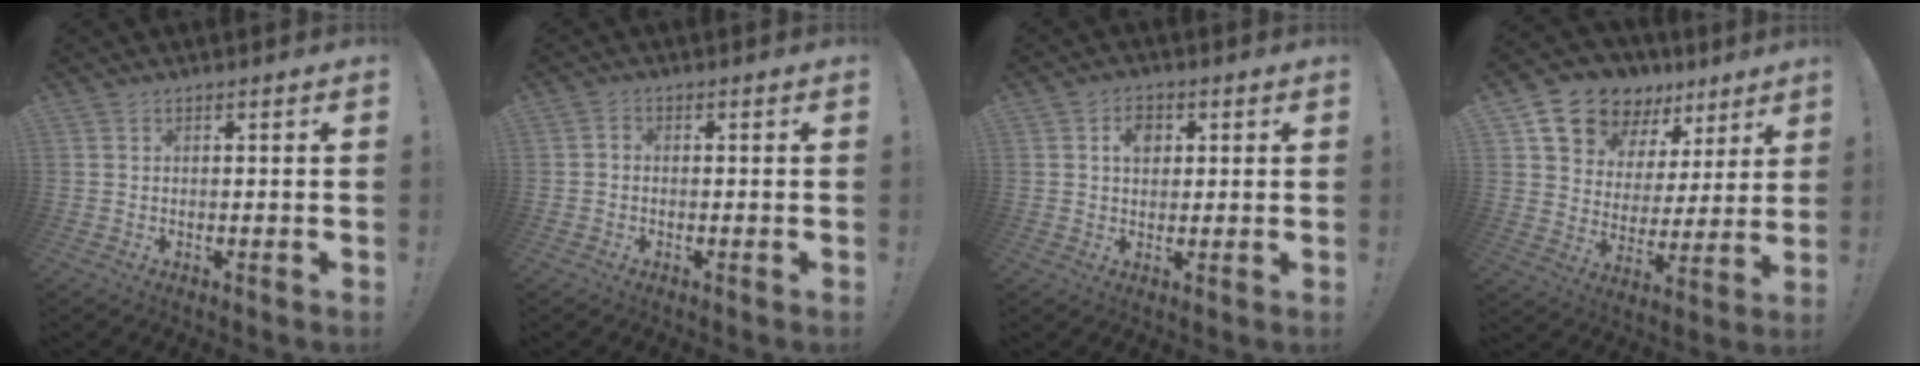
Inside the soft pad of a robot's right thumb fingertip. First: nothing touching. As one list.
[{"total": 1.2, "force": [-0.9, 0.5, 0.6], "torque": [-0.009, 0.004, -0.016]}, {"total": 5.0, "force": [1.4, 3.8, 3.0], "torque": [-0.038, 0.003, 0.021]}, {"total": 14.2, "force": [10.7, 8.3, 4.1], "torque": [-0.083, -0.077, 0.204]}]